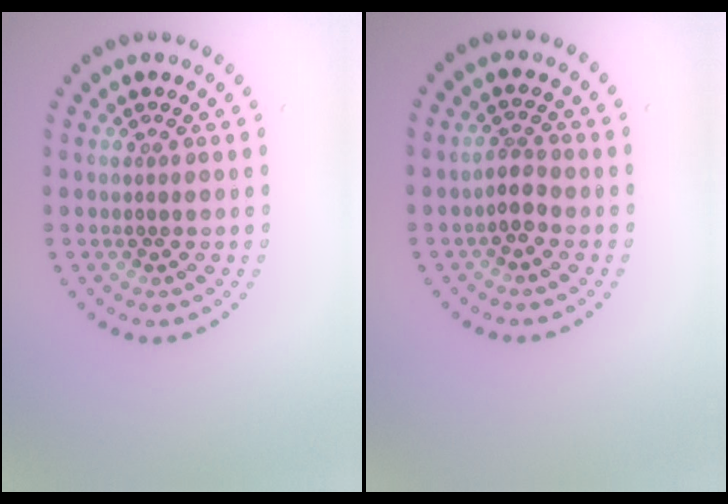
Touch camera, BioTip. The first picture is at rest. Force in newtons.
{"total": 1.5, "press": 1.2, "slide": 0.9}